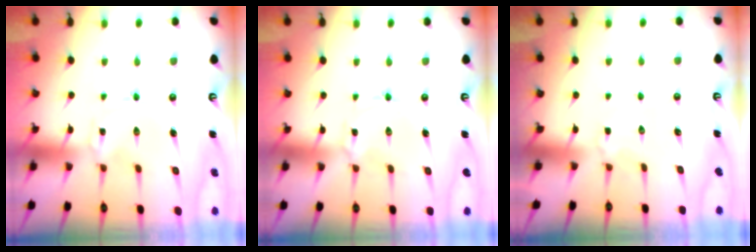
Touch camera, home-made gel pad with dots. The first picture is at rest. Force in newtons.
{"total": 2.3, "press": 2.3, "slide": 0.4}
{"total": 4.0, "press": 3.9, "slide": 1.0}